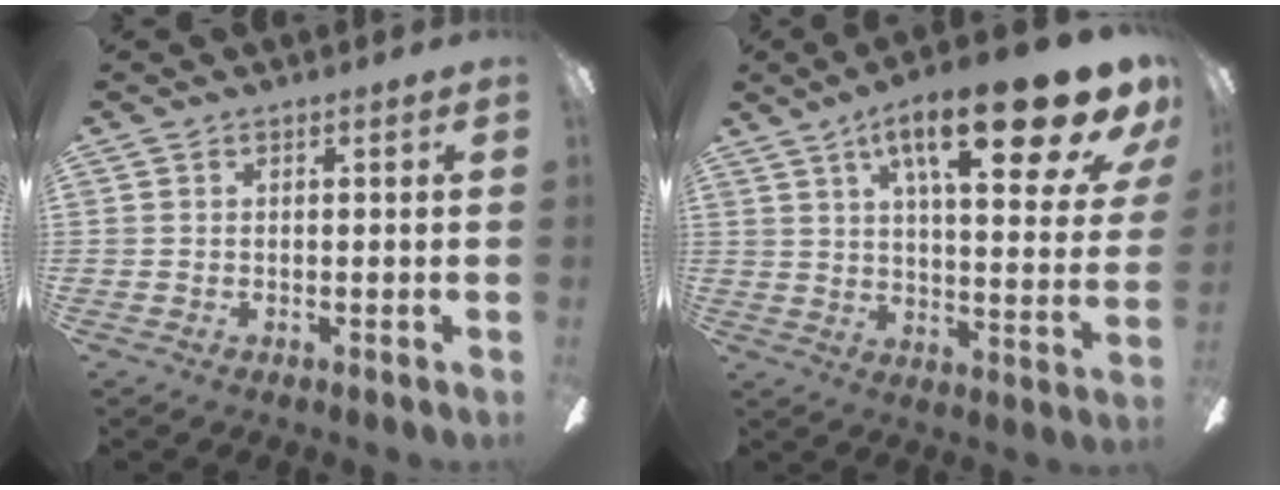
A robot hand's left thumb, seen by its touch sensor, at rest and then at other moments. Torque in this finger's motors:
{"motor_torque": [2.94, 2.07, 1.79, -0.98, 0.50]}